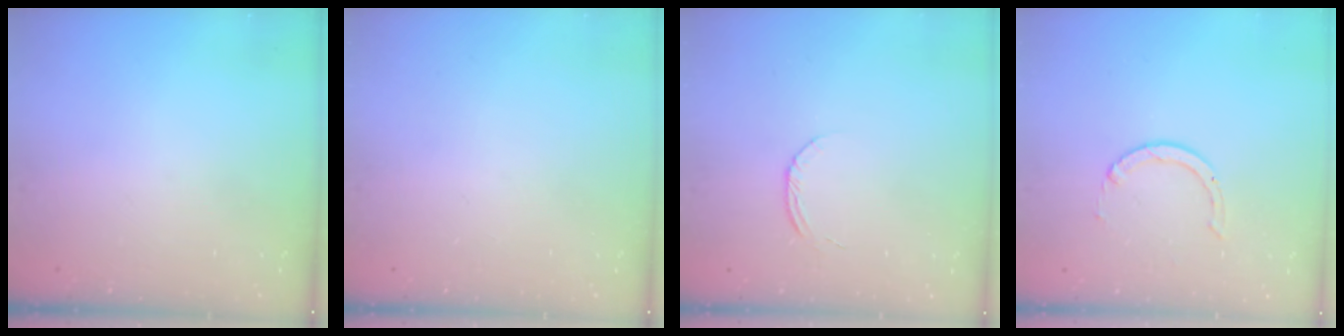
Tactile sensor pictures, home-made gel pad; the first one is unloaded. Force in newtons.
{"total": 0.0}
{"total": 4.2, "press": 4.2, "slide": 0.4}
{"total": 2.0, "press": 2.0, "slide": 0.2}